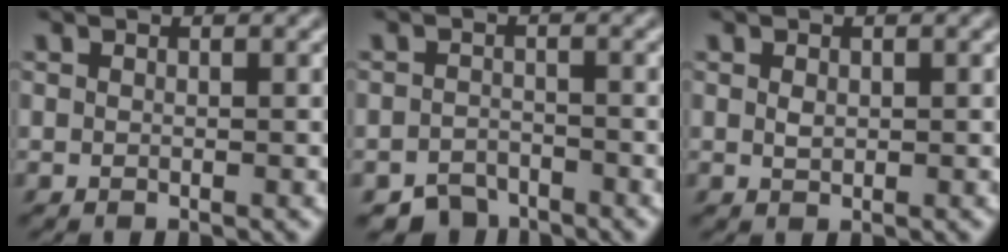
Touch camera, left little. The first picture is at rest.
{"total": 2.7, "force": [-2.5, 1.0, 0.0], "torque": [0.013, 0.005, -0.051]}
{"total": 0.8, "force": [0.3, 0.4, 0.5], "torque": [-0.016, 0.002, 0.009]}